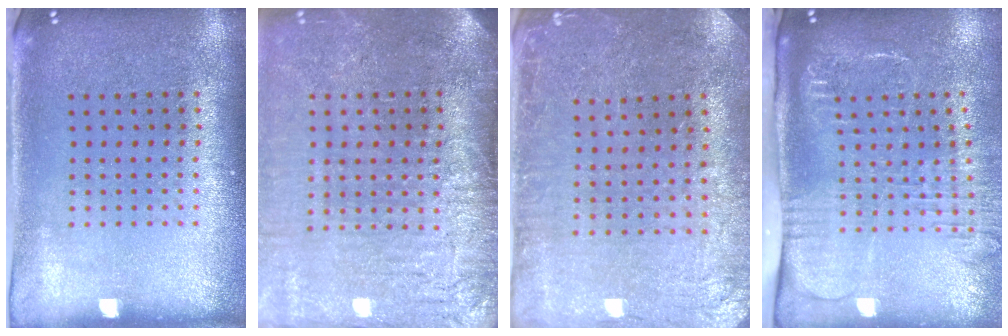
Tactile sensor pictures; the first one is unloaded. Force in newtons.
{"total": 3.9, "press": 3.3, "slide": 2.1}
{"total": 0.7, "press": 0.7, "slide": 0.2}
{"total": 2.7, "press": 2.1, "slide": 1.7}